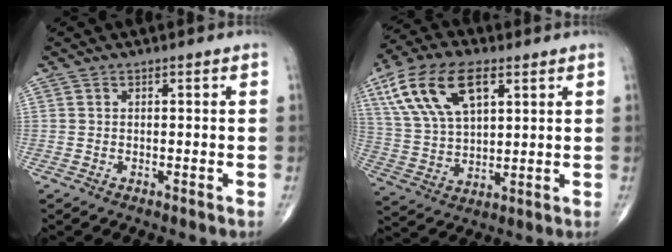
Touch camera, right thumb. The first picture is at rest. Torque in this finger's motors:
{"motor_torque": [-0.79, 1.53, 0.42, 0.15, 0.18]}